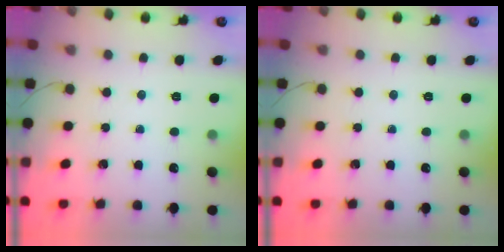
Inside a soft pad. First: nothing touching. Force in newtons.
{"total": 0.0}